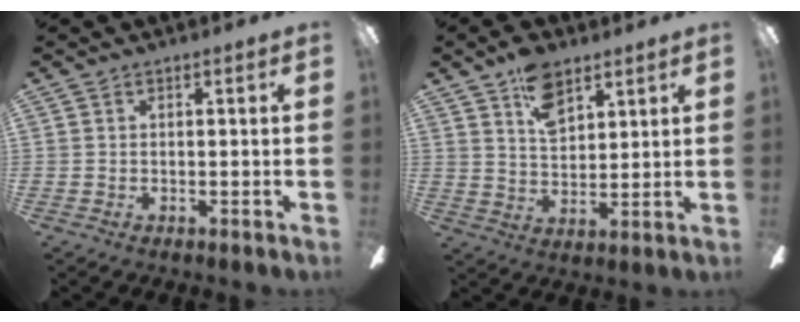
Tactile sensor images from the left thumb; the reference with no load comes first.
{"total": 9.4, "force": [6.0, 5.2, 4.9], "torque": [-0.075, -0.021, 0.107]}